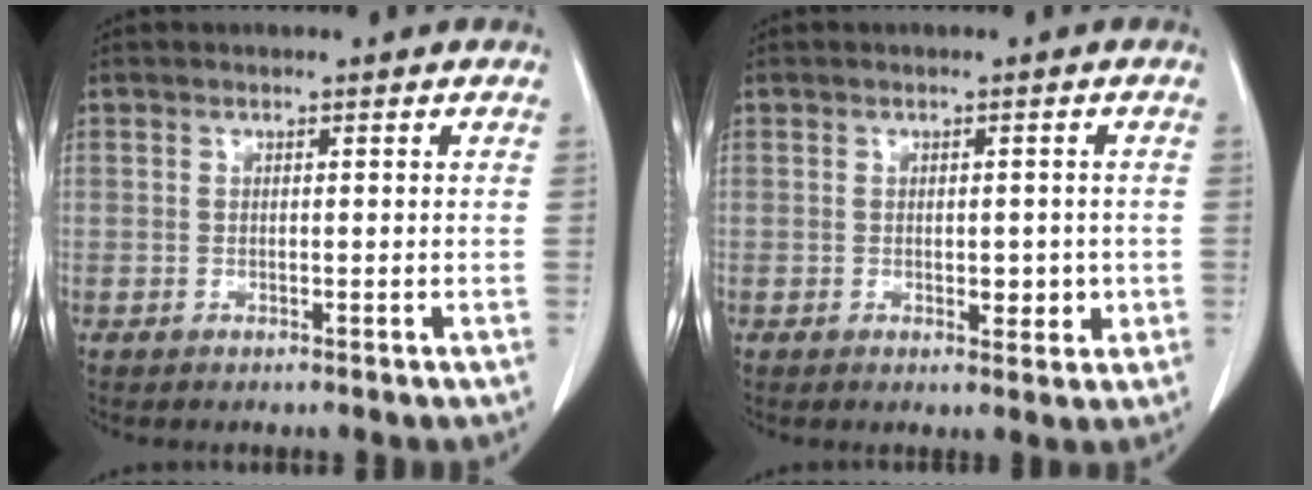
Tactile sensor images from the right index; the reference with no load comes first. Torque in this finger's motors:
{"motor_torque": [0.02, 0.09, 0.04, 0.01]}